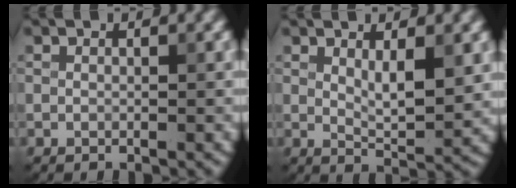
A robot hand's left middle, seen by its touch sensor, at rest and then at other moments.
{"total": 3.4, "force": [1.2, 0.9, 3.1], "torque": [-0.054, -0.009, 0.024]}